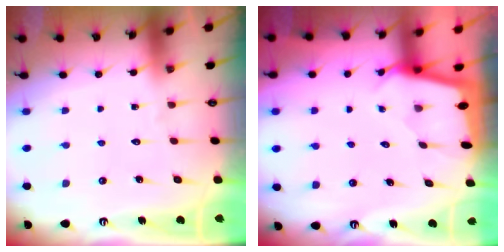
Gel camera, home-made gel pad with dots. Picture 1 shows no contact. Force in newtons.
{"total": 1.6, "press": 1.6, "slide": 0.2}